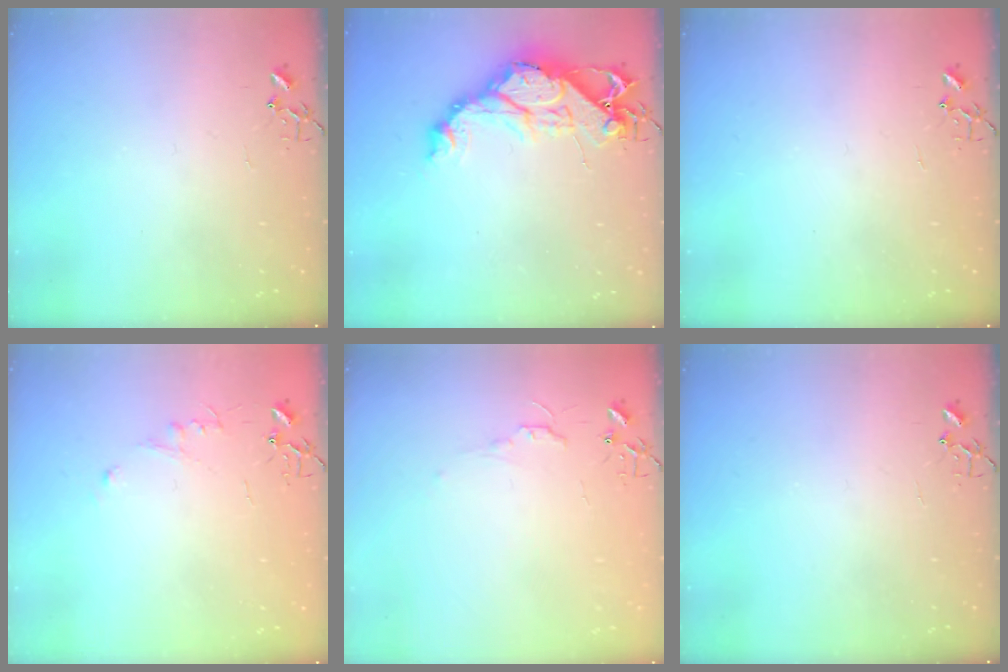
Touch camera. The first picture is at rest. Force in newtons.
{"total": 15.4, "press": 15.3, "slide": 1.4}
{"total": 0.0}
{"total": 5.2, "press": 5.2, "slide": 0.6}
{"total": 4.9, "press": 4.8, "slide": 0.7}
{"total": 0.0}